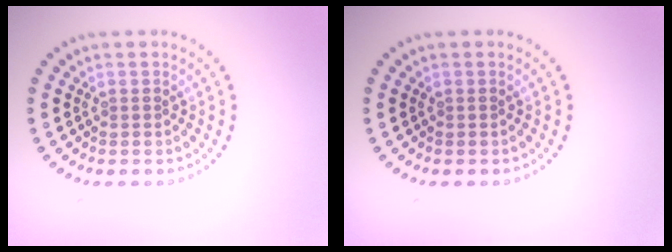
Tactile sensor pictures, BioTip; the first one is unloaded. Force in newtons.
{"total": 0.0}